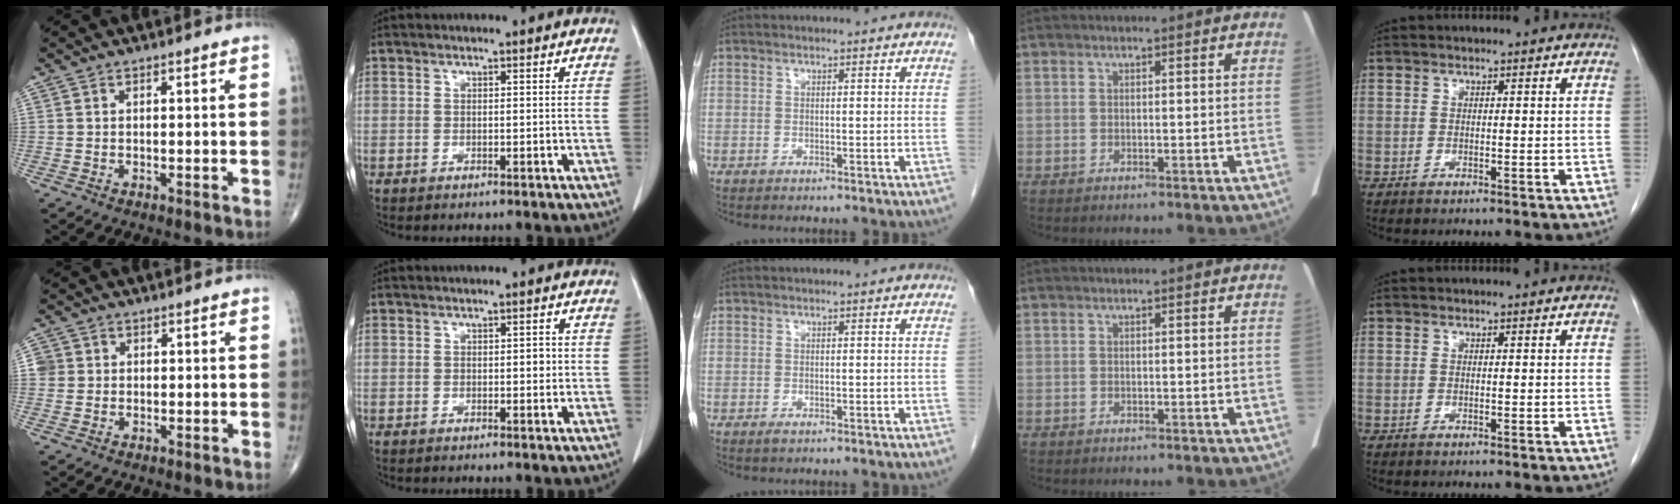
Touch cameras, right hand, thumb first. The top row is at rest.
{"thumb": {"total": 2.5, "force": [0.4, 2.4, 0.5], "torque": [0.007, 0.005, 0.006]}, "index": {"total": 1.2, "force": [-0.1, 0.6, 1.1], "torque": [-0.012, 0.002, -0.002]}, "middle": {"total": 0.5, "force": [-0.3, 0.2, 0.4], "torque": [-0.006, -0.001, -0.003]}}